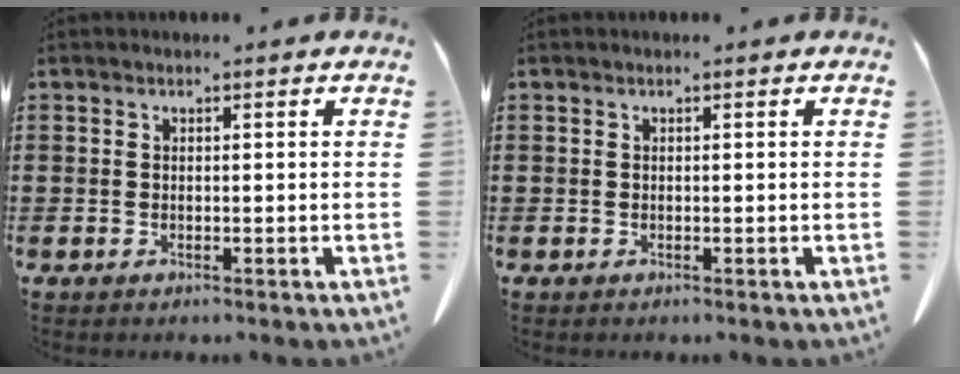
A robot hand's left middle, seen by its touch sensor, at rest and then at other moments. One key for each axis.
{"total": 0.0}